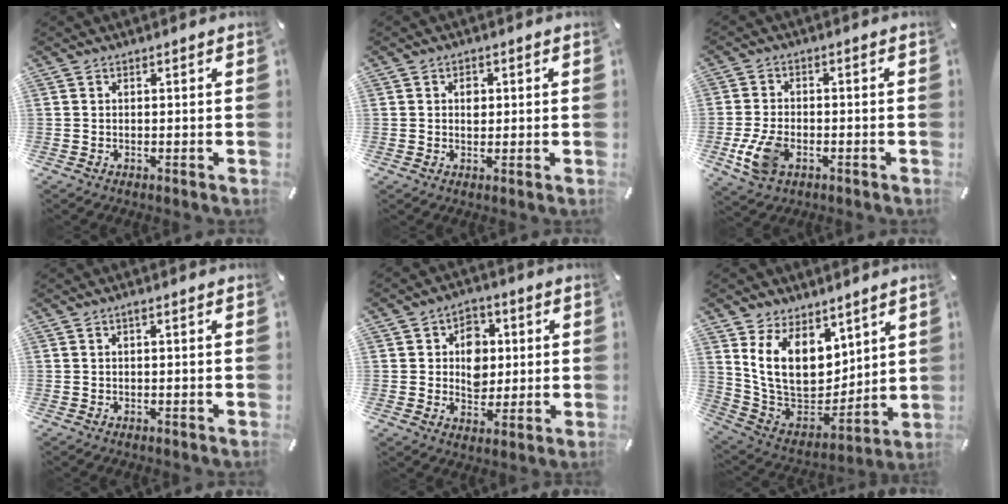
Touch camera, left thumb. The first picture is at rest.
{"total": 2.8, "force": [0.4, 2.2, 1.6], "torque": [-0.008, -0.002, 0.000]}
{"total": 8.3, "force": [-2.7, 5.4, 5.7], "torque": [-0.133, 0.003, -0.049]}
{"total": 0.8, "force": [0.0, 0.1, 0.8], "torque": [-0.014, -0.001, 0.000]}
{"total": 8.8, "force": [0.9, 7.5, 4.5], "torque": [-0.052, 0.004, 0.013]}
{"total": 15.5, "force": [6.9, 11.2, 8.2], "torque": [-0.170, -0.058, 0.137]}